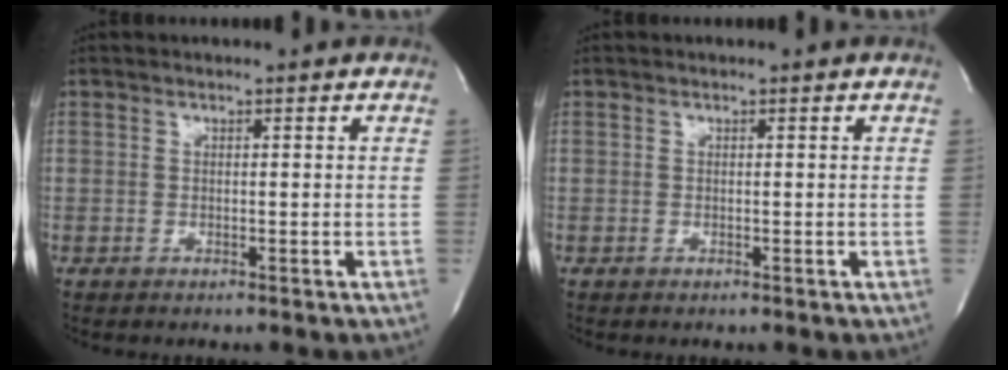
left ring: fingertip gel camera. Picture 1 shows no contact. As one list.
[{"total": 0.0}]